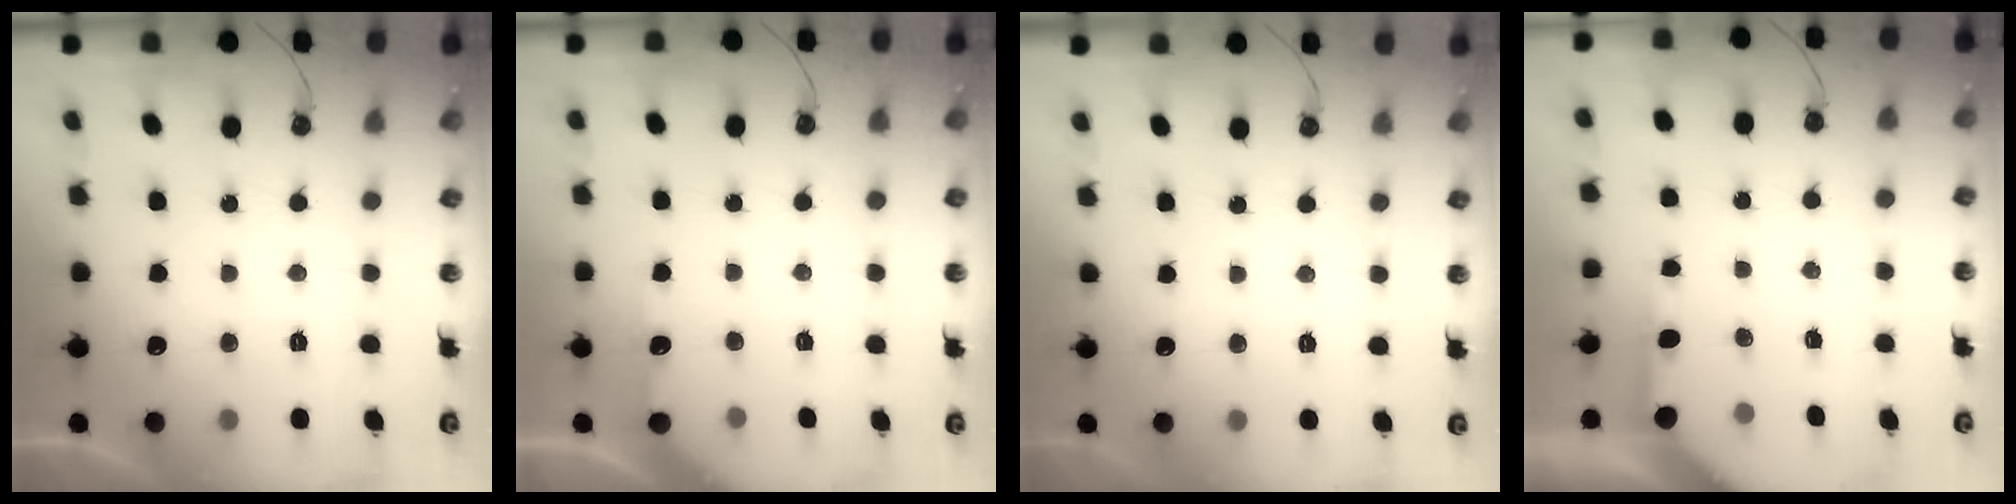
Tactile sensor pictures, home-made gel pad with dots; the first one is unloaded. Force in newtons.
{"total": 3.9, "press": 3.9, "slide": 0.4}
{"total": 0.0}
{"total": 3.9, "press": 3.9, "slide": 0.5}